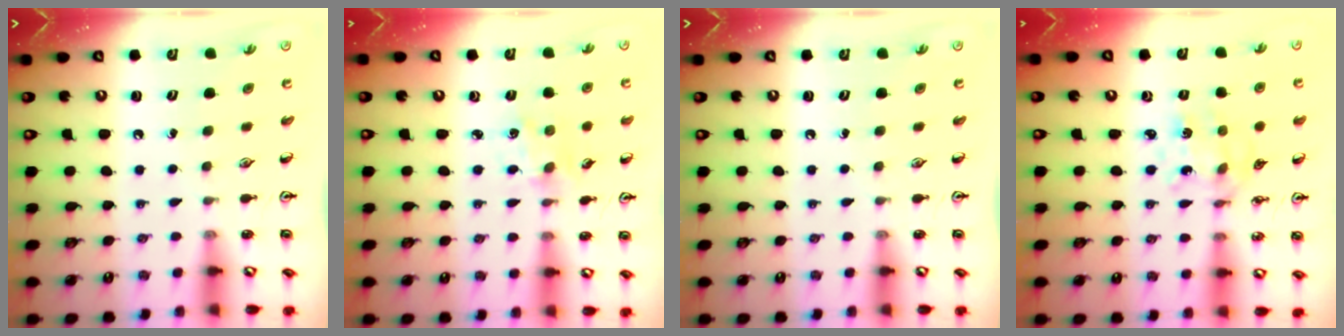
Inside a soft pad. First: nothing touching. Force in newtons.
{"total": 1.9, "press": 1.9, "slide": 0.3}
{"total": 0.0}
{"total": 3.8, "press": 3.5, "slide": 1.5}